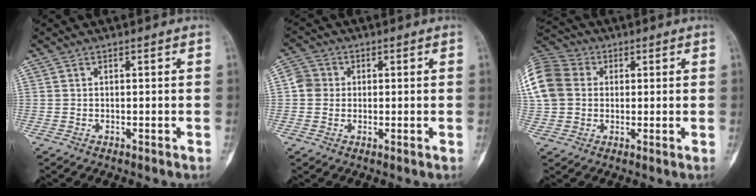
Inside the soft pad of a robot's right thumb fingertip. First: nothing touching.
{"total": 4.1, "force": [0.3, 3.8, 1.3], "torque": [-0.011, 0.007, -0.002]}
{"total": 16.0, "force": [2.7, 13.2, 8.6], "torque": [-0.204, 0.035, 0.045]}